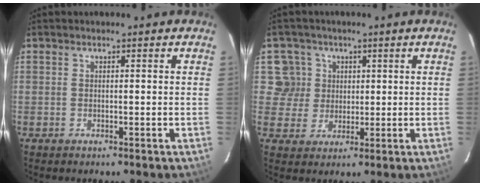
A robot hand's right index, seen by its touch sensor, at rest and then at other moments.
{"total": 5.4, "force": [1.4, 5.2, 0.2], "torque": [0.005, 0.017, 0.022]}